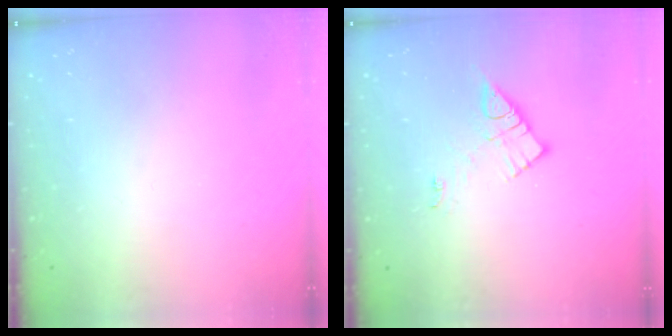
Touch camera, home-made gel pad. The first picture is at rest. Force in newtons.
{"total": 10.8, "press": 10.8, "slide": 0.7}